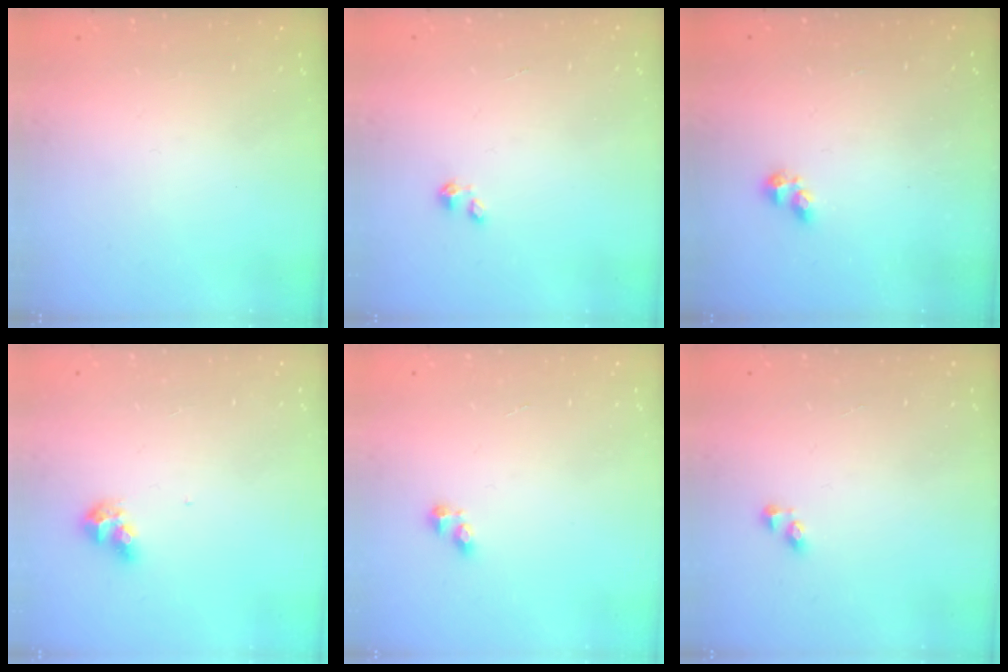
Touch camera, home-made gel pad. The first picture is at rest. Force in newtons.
{"total": 0.0}
{"total": 1.8, "press": 1.7, "slide": 0.5}
{"total": 7.9, "press": 7.9, "slide": 0.6}
{"total": 2.5, "press": 2.5, "slide": 0.3}
{"total": 2.5, "press": 2.5, "slide": 0.2}